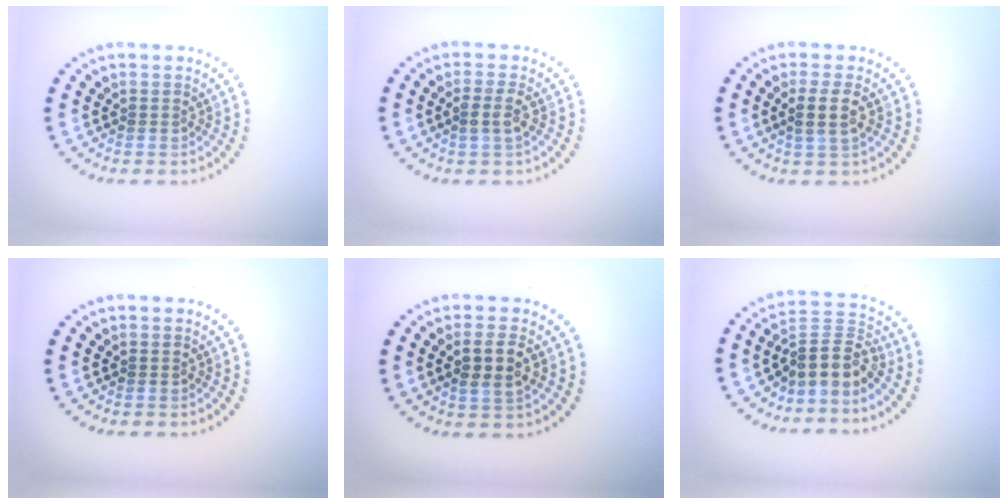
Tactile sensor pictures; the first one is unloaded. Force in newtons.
{"total": 1.8, "press": 1.8, "slide": 0.4}
{"total": 2.4, "press": 2.2, "slide": 1.0}
{"total": 0.0}
{"total": 2.7, "press": 2.6, "slide": 0.7}
{"total": 3.9, "press": 3.0, "slide": 2.6}